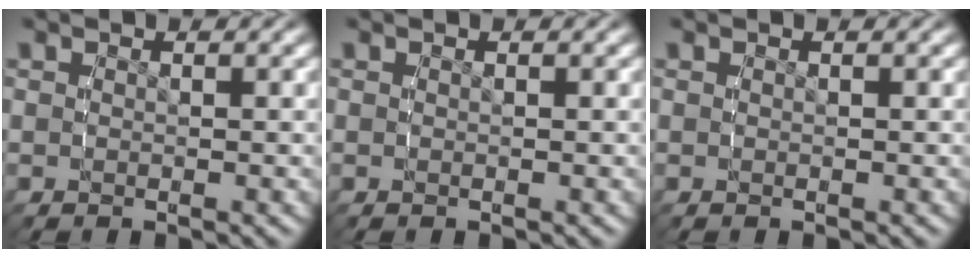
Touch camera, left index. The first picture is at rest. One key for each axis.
{"total": 0.0}
{"total": 0.0}